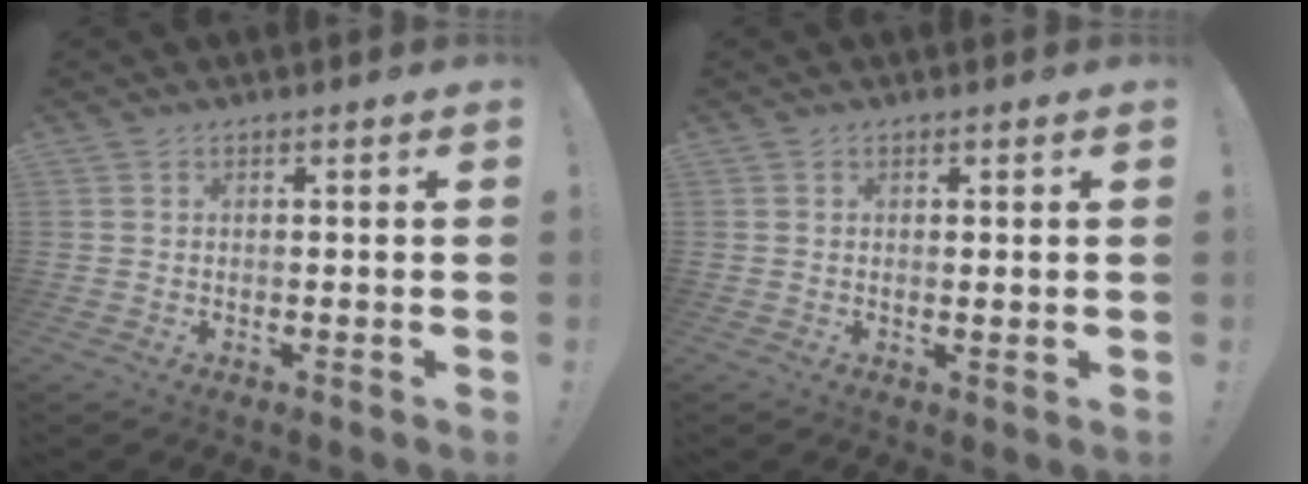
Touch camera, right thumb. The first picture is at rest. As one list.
[{"total": 0.8, "force": [0.6, -0.2, 0.6], "torque": [0.001, -0.004, 0.007]}]